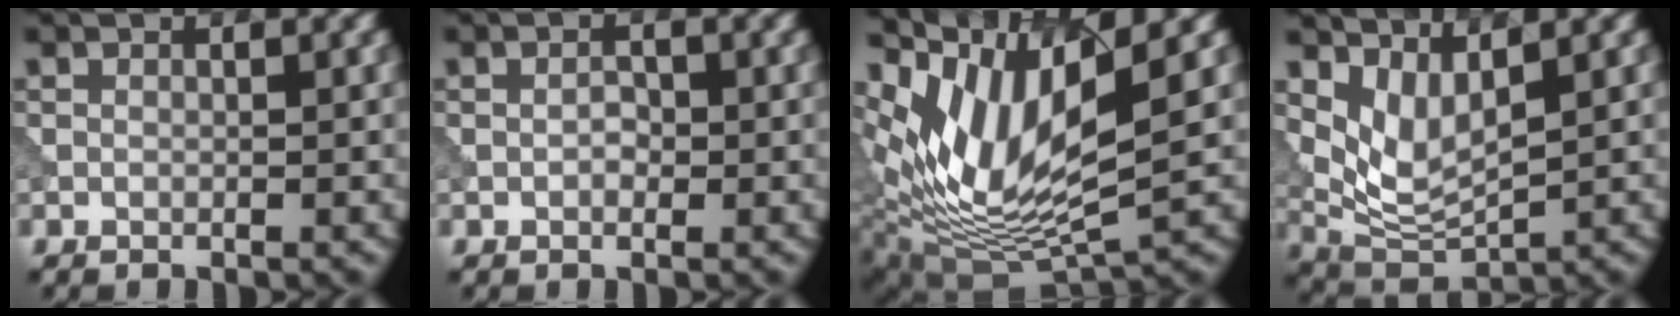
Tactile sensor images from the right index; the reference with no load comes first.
{"total": 1.0, "force": [-0.1, 0.6, 0.8], "torque": [-0.014, 0.002, -0.004]}
{"total": 10.5, "force": [4.4, 3.5, 8.9], "torque": [-0.180, 0.001, 0.088]}
{"total": 3.8, "force": [1.9, 1.5, 2.9], "torque": [-0.062, -0.013, 0.046]}